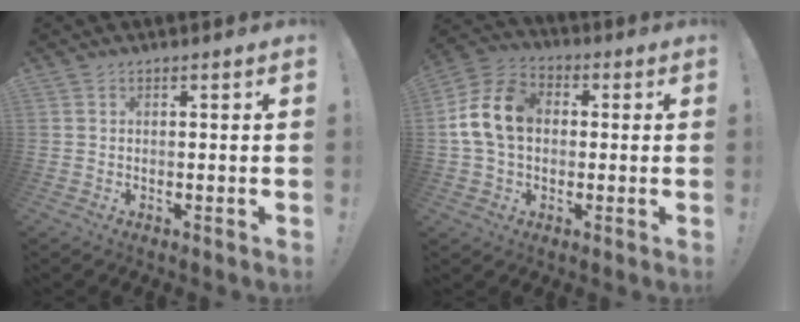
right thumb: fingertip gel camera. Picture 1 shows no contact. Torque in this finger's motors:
{"motor_torque": [1.40, 1.32, 0.60, 0.00, 0.36]}